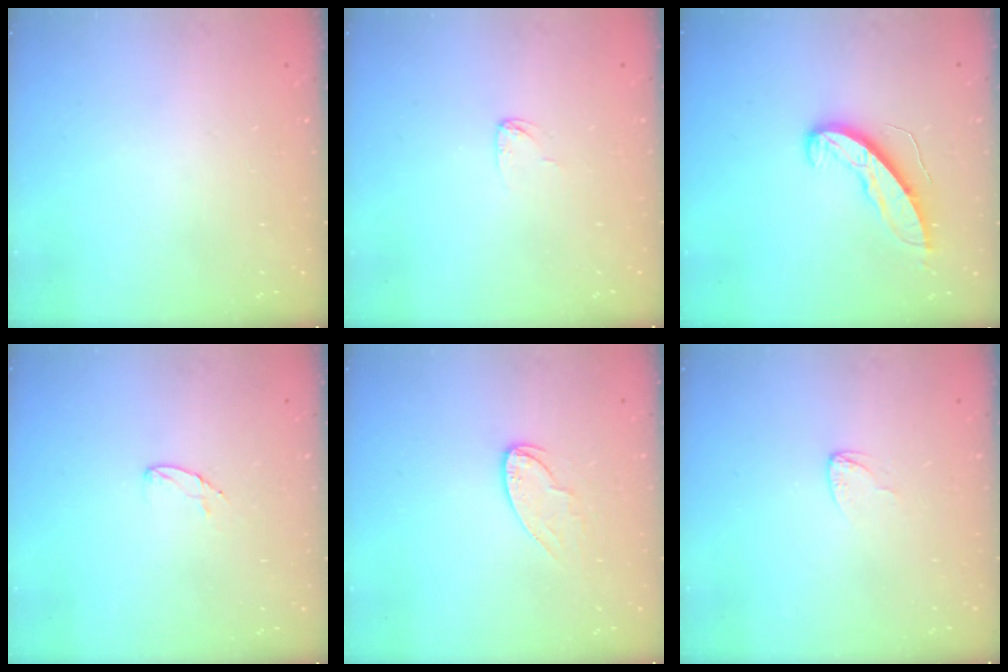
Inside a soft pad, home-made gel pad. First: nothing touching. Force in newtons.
{"total": 3.1, "press": 3.1, "slide": 0.2}
{"total": 10.5, "press": 10.5, "slide": 0.5}
{"total": 5.3, "press": 5.3, "slide": 0.4}
{"total": 7.0, "press": 7.0, "slide": 0.1}
{"total": 2.7, "press": 2.7, "slide": 0.2}